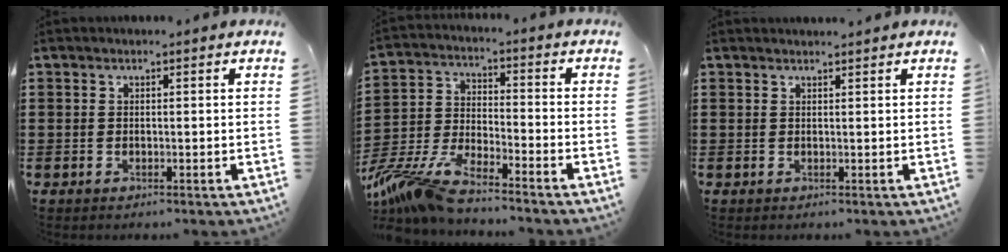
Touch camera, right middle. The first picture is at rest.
{"total": 9.0, "force": [-8.1, 0.5, 3.8], "torque": [-0.107, -0.012, -0.170]}
{"total": 0.9, "force": [0.8, -0.2, 0.0], "torque": [-0.003, -0.003, 0.018]}